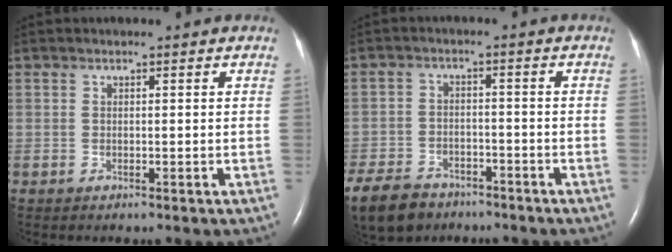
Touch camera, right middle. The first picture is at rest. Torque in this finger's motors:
{"motor_torque": [1.12, -0.97, 0.18, 0.05]}